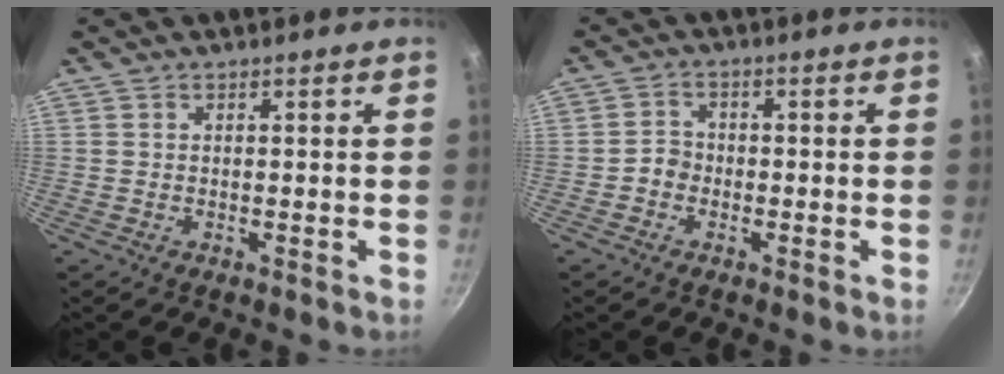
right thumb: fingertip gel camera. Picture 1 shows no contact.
{"total": 2.8, "force": [-1.2, 2.3, 1.0], "torque": [-0.001, 0.020, -0.027]}